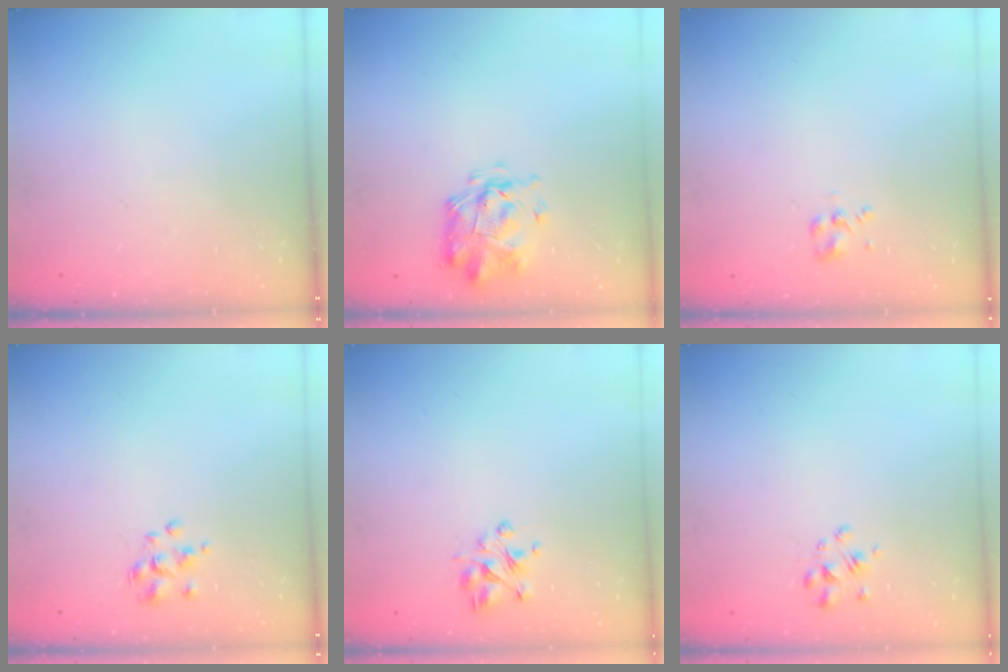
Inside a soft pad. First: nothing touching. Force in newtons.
{"total": 3.0, "press": 2.8, "slide": 1.0}
{"total": 2.3, "press": 2.2, "slide": 0.8}
{"total": 1.9, "press": 1.7, "slide": 0.7}
{"total": 4.1, "press": 3.7, "slide": 1.7}
{"total": 1.7, "press": 1.5, "slide": 0.7}